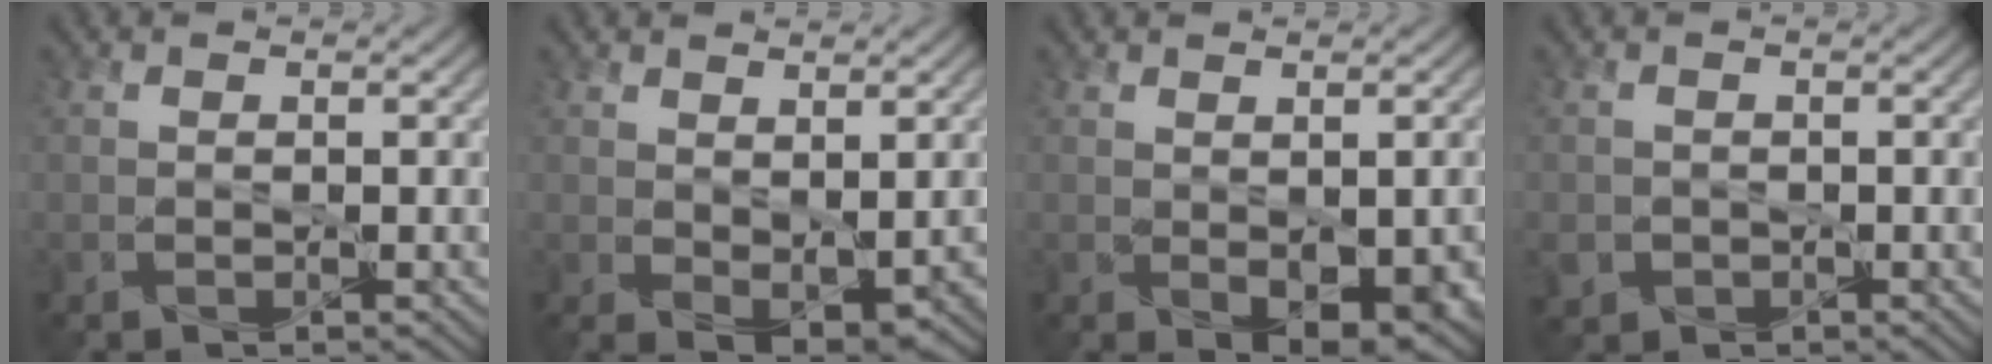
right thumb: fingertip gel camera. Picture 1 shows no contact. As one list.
[{"total": 3.6, "force": [0.7, 2.0, 3.0], "torque": [-0.058, -0.015, 0.022]}, {"total": 4.6, "force": [-1.0, 2.6, 3.8], "torque": [-0.066, -0.025, 0.003]}, {"total": 2.4, "force": [-1.0, 2.1, 0.4], "torque": [-0.014, -0.011, -0.022]}]